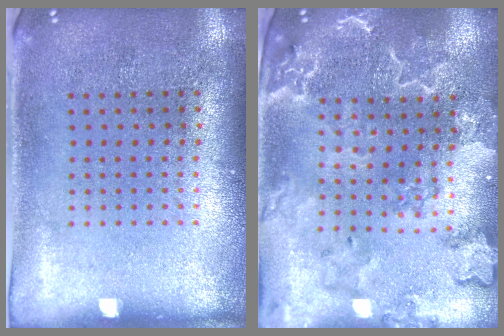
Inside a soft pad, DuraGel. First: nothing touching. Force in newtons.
{"total": 2.8, "press": 2.6, "slide": 1.0}